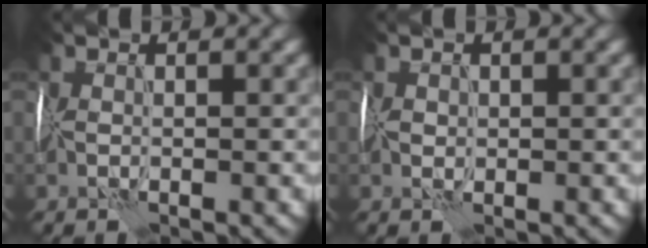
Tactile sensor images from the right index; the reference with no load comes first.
{"total": 0.8, "force": [0.2, 0.7, 0.2], "torque": [-0.002, 0.003, 0.003]}